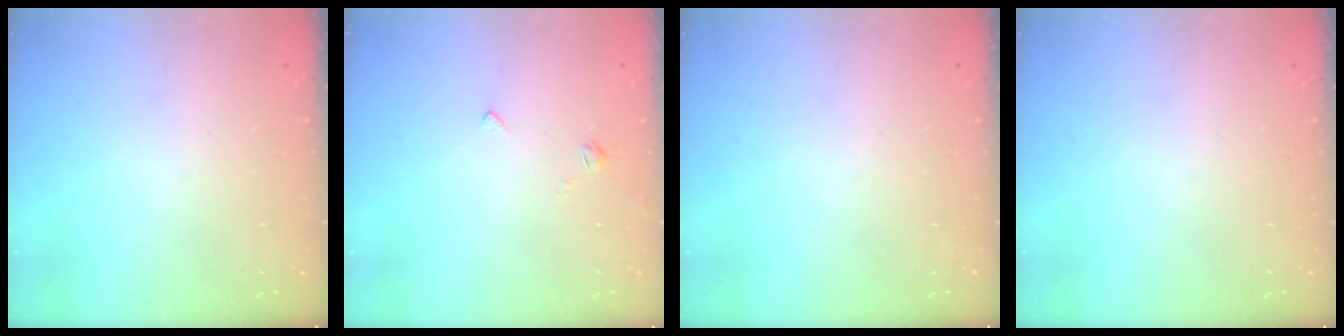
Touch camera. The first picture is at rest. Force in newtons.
{"total": 2.7, "press": 2.7, "slide": 0.5}
{"total": 0.0}
{"total": 0.0}